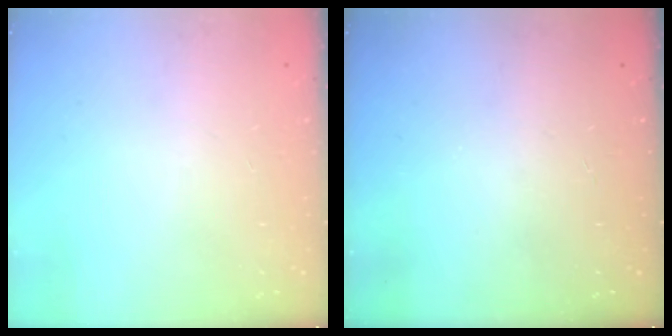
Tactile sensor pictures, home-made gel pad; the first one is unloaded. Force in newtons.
{"total": 0.0}